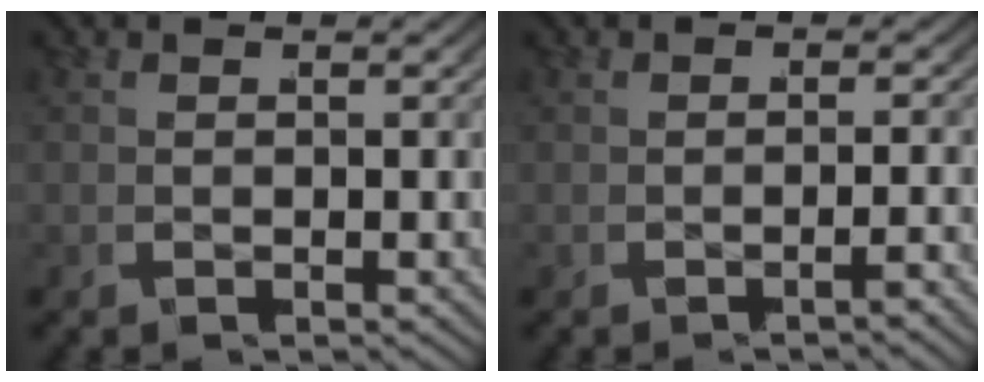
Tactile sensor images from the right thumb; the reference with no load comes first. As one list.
[{"total": 1.3, "force": [-1.0, -0.3, 0.8], "torque": [-0.015, 0.011, -0.022]}]